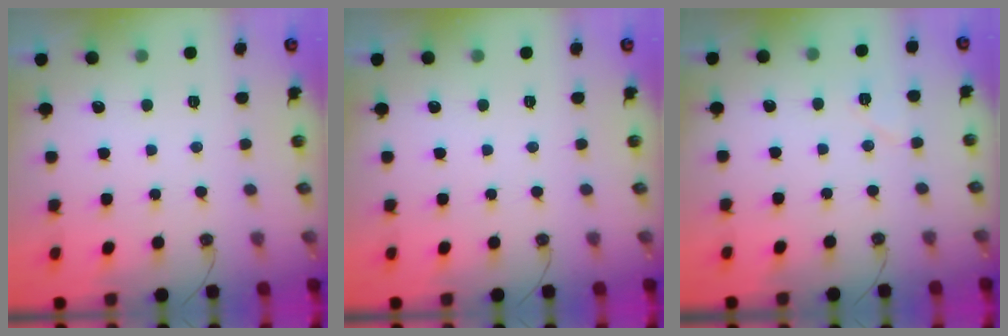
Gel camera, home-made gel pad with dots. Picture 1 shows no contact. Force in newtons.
{"total": 0.0}
{"total": 5.5, "press": 5.3, "slide": 1.7}